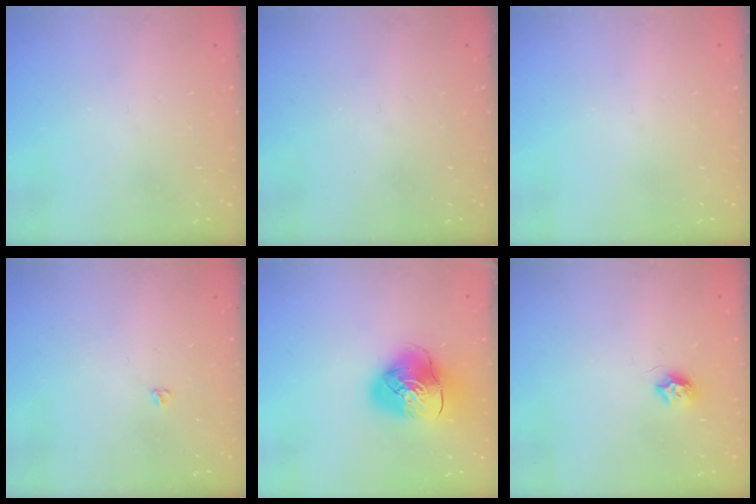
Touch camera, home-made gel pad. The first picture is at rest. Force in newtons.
{"total": 0.0}
{"total": 0.0}
{"total": 3.1, "press": 3.0, "slide": 0.4}
{"total": 12.1, "press": 11.9, "slide": 1.9}
{"total": 7.4, "press": 7.4, "slide": 0.4}